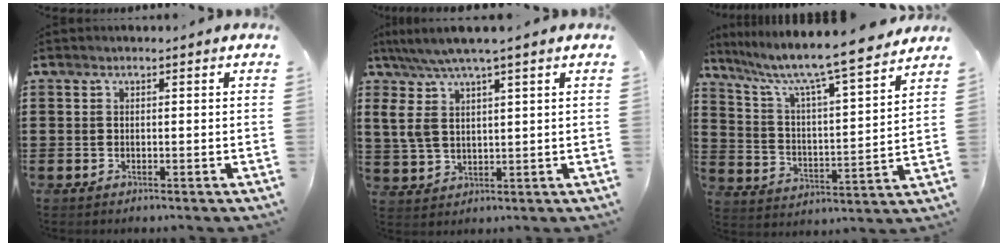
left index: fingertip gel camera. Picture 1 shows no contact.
{"total": 6.2, "force": [3.2, 1.5, 5.1], "torque": [-0.114, -0.003, 0.054]}
{"total": 7.9, "force": [6.9, 0.0, 4.0], "torque": [-0.106, -0.053, 0.108]}